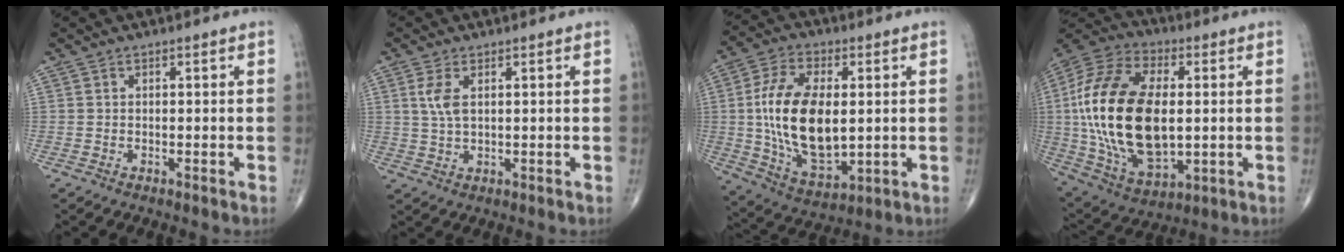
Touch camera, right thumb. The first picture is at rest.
{"total": 4.0, "force": [1.2, 1.8, 3.3], "torque": [-0.077, 0.000, 0.027]}
{"total": 18.9, "force": [0.9, 10.0, 16.0], "torque": [-0.297, -0.011, 0.025]}
{"total": 27.6, "force": [0.8, 15.2, 23.1], "torque": [-0.467, -0.007, 0.020]}